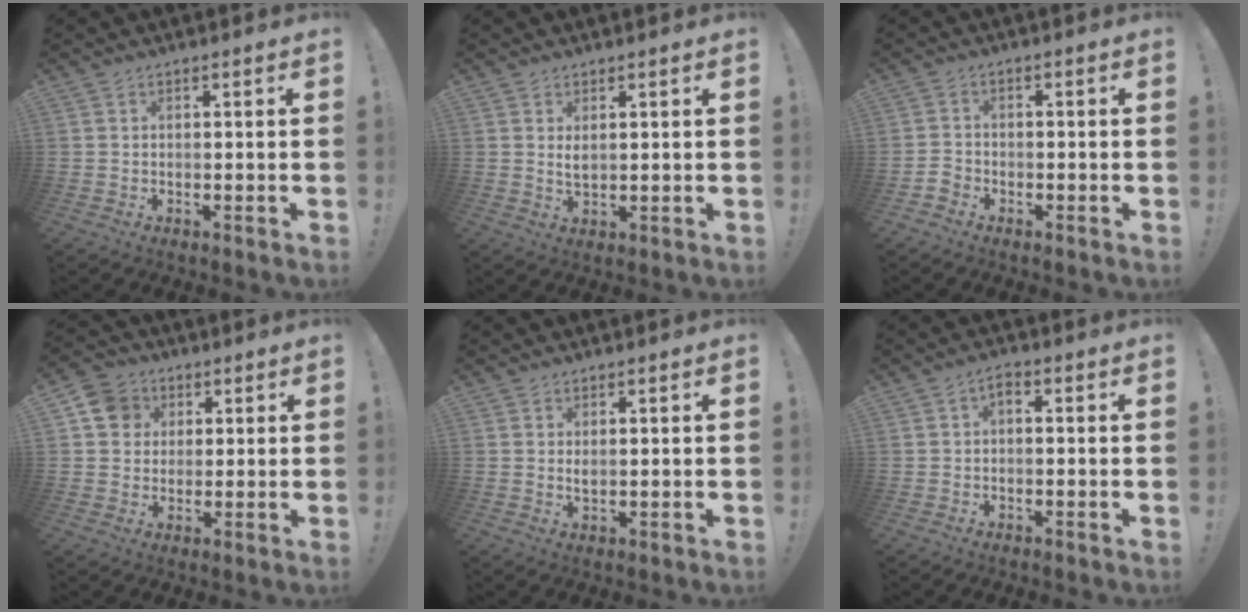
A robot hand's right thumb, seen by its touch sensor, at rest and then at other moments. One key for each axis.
{"total": 2.5, "fx": 1.0, "fy": 1.2, "fz": 2.0, "tx": -0.024, "ty": -0.008, "tz": 0.015}
{"total": 3.4, "fx": -2.5, "fy": 2.1, "fz": 1.0, "tx": -0.031, "ty": 0.008, "tz": -0.048}
{"total": 9.0, "fx": 2.6, "fy": 8.1, "fz": 2.8, "tx": -0.034, "ty": -0.005, "tz": 0.053}
{"total": 1.5, "fx": 0.6, "fy": 0.6, "fz": 1.2, "tx": -0.016, "ty": -0.003, "tz": 0.009}
{"total": 2.1, "fx": -0.5, "fy": 0.9, "fz": 1.9, "tx": -0.041, "ty": 0.008, "tz": -0.009}